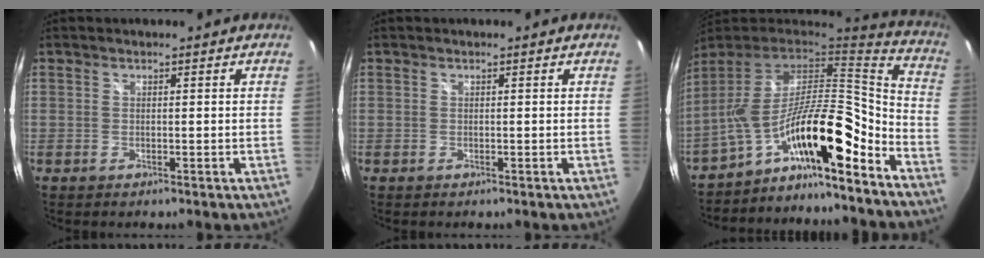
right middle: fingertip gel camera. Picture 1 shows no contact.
{"total": 0.0}
{"total": 18.4, "force": [-9.0, 4.6, 15.3], "torque": [-0.241, -0.022, -0.164]}